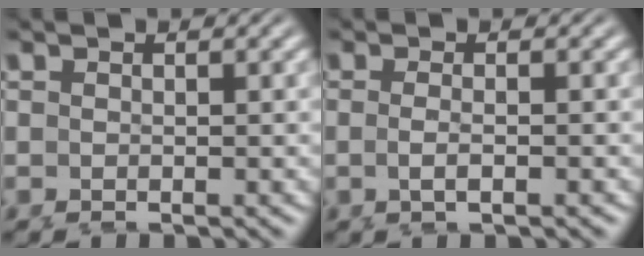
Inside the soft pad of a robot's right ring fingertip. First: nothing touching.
{"total": 1.4, "force": [-0.2, -0.5, 1.3], "torque": [-0.032, -0.008, 0.004]}